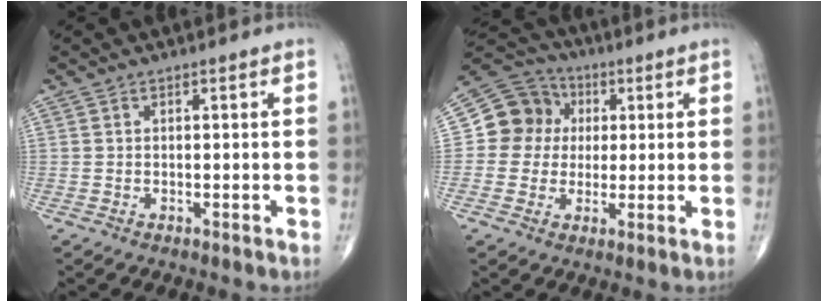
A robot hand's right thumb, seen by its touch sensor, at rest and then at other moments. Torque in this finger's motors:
{"motor_torque": [0.00, 0.04, 0.13, 0.01, 0.03]}